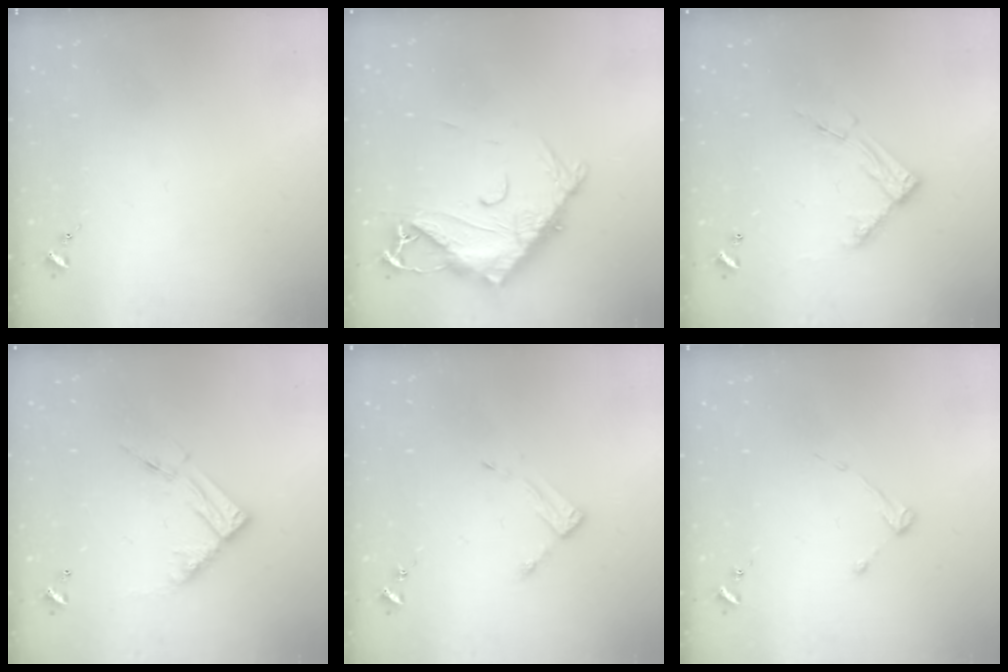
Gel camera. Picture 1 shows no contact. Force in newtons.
{"total": 14.2, "press": 14.2, "slide": 1.4}
{"total": 10.7, "press": 10.7, "slide": 0.8}
{"total": 12.6, "press": 12.6, "slide": 1.2}
{"total": 3.9, "press": 3.9, "slide": 0.2}
{"total": 2.6, "press": 2.6, "slide": 0.4}